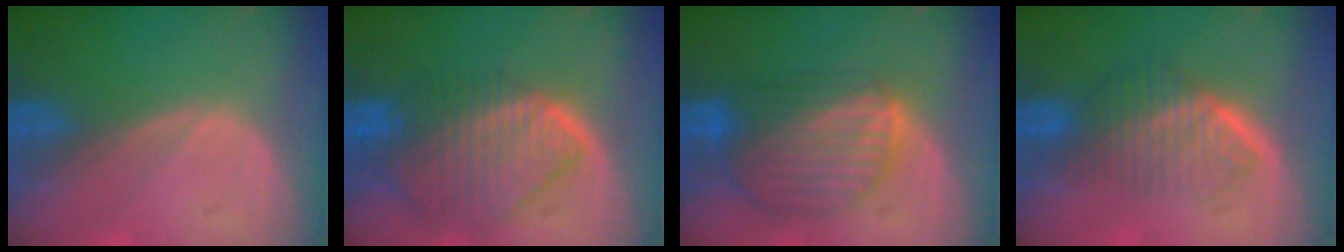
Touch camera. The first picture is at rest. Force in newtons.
{"total": 10.1, "press": 8.8, "slide": 5.1}
{"total": 8.7, "press": 7.7, "slide": 4.1}
{"total": 6.6, "press": 5.9, "slide": 3.1}